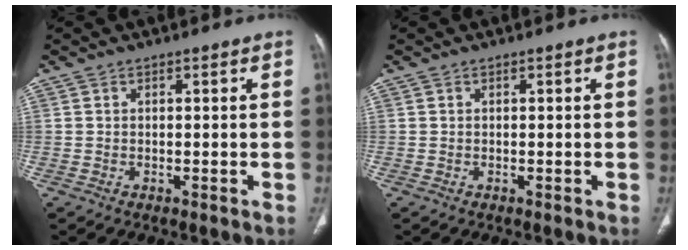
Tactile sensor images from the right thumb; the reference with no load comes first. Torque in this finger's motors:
{"motor_torque": [0.00, 0.00, -0.15, 0.14, 0.03]}